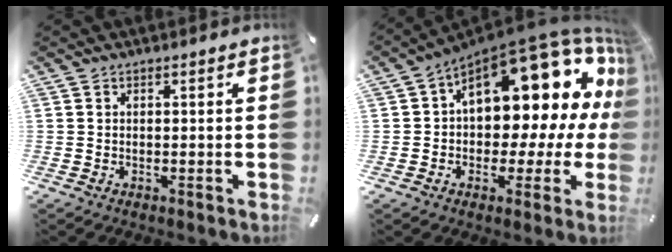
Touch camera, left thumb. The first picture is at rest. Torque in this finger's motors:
{"motor_torque": [1.18, 1.47, 1.01, 0.36, 0.19]}